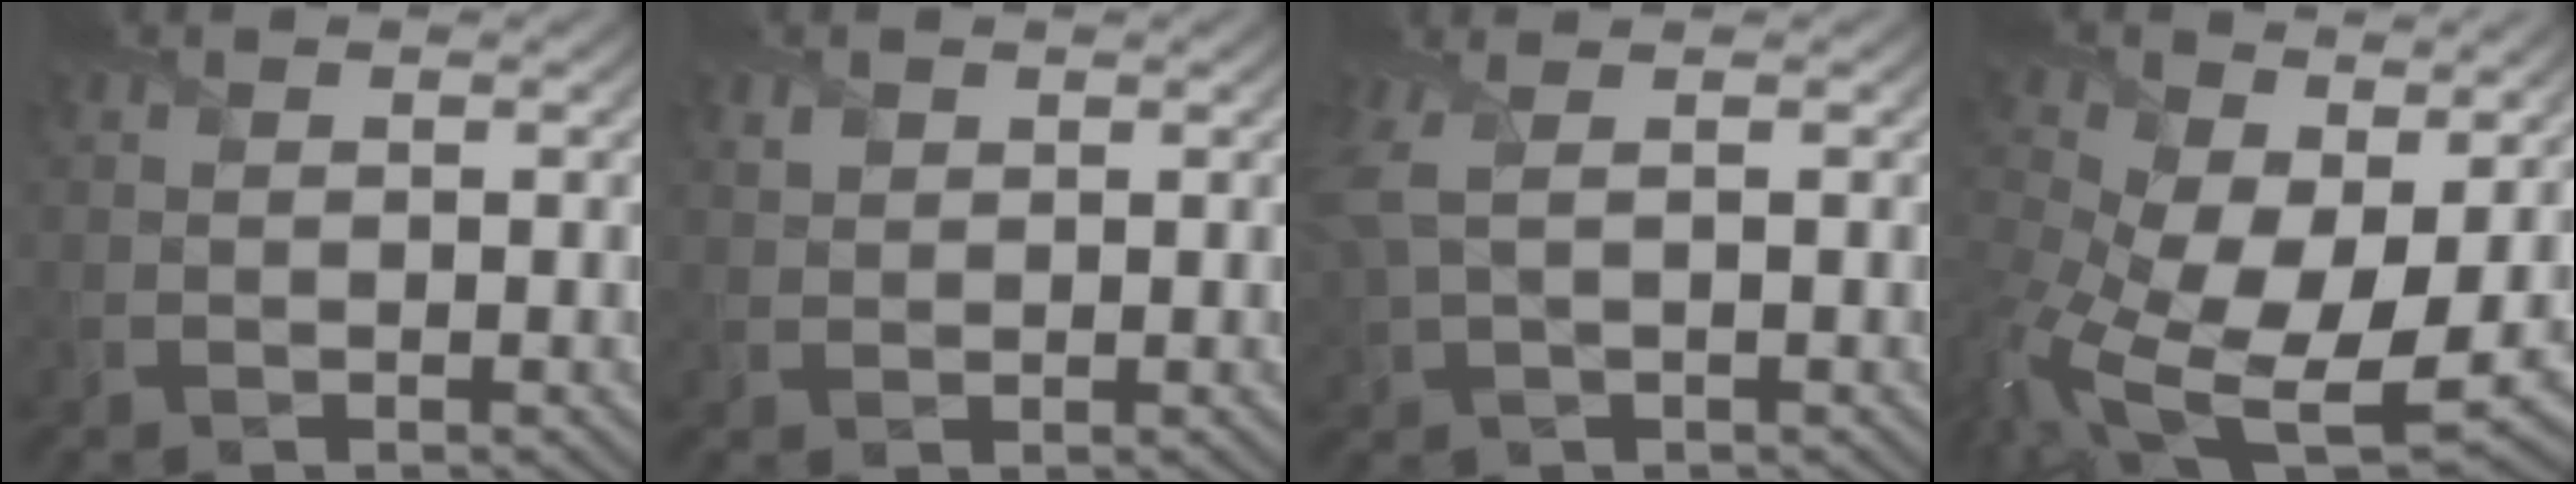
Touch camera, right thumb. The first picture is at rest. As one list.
[{"total": 1.2, "force": [0.8, 0.7, 0.4], "torque": [-0.011, 0.000, 0.017]}, {"total": 3.8, "force": [1.2, 1.4, 3.4], "torque": [-0.094, 0.010, 0.020]}, {"total": 15.9, "force": [-1.0, 10.1, 12.3], "torque": [-0.288, -0.058, 0.004]}]